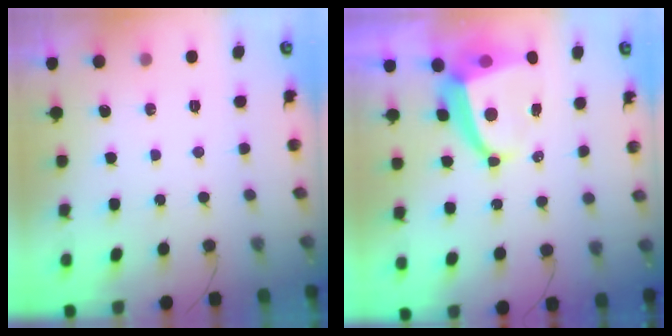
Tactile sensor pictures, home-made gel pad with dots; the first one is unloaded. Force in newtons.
{"total": 7.7, "press": 7.7, "slide": 0.8}